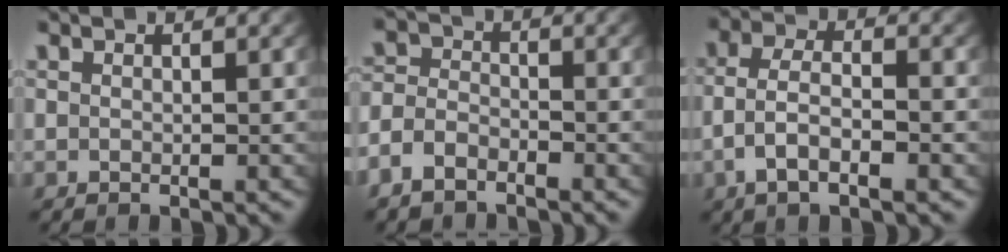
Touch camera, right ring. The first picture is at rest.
{"total": 4.2, "force": [-2.7, 3.0, 1.1], "torque": [-0.035, -0.021, -0.045]}
{"total": 4.6, "force": [-1.7, 2.5, 3.4], "torque": [-0.076, -0.019, -0.022]}